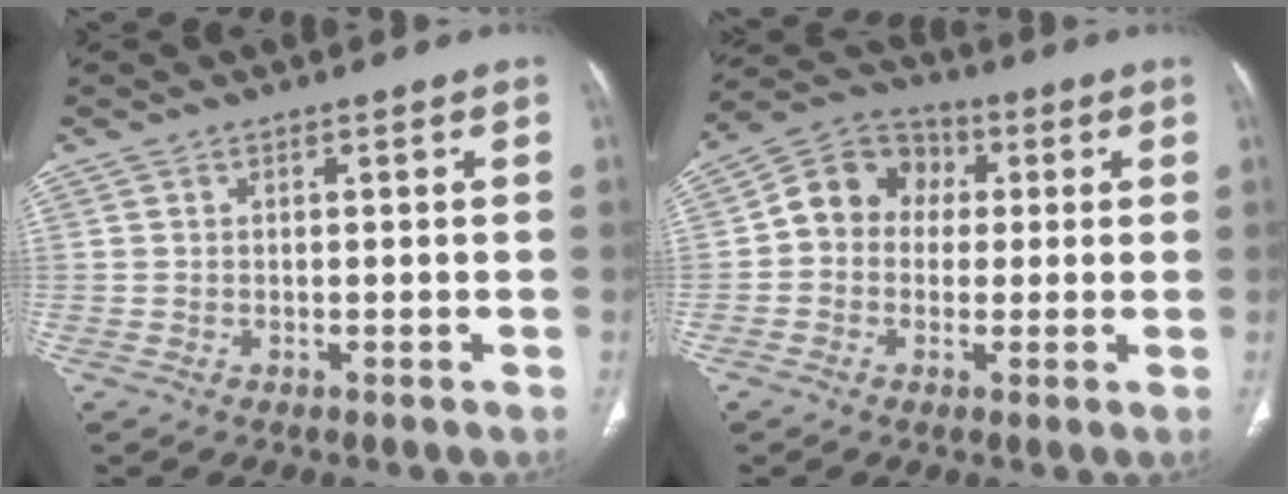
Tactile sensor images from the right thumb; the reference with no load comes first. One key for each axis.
{"total": 9.7, "fx": 0.7, "fy": 8.5, "fz": 4.6, "tx": -0.050, "ty": 0.027, "tz": -0.005}